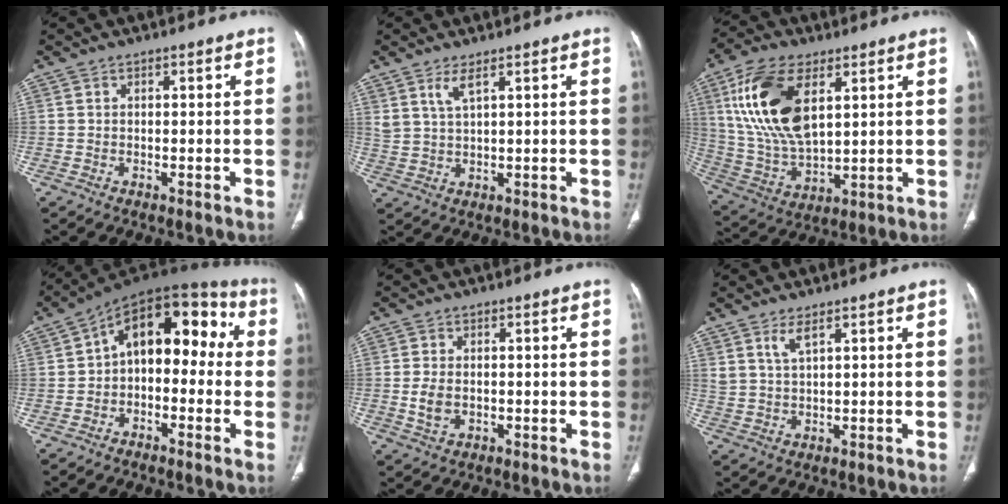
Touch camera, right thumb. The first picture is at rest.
{"total": 3.7, "force": [2.3, 0.8, 2.8], "torque": [-0.063, -0.016, 0.055]}
{"total": 18.4, "force": [6.4, 9.2, 14.5], "torque": [-0.283, -0.019, 0.130]}
{"total": 15.1, "force": [0.8, 9.3, 11.9], "torque": [-0.121, 0.059, -0.006]}
{"total": 3.9, "force": [-0.4, 2.6, 2.8], "torque": [-0.059, -0.001, -0.004]}
{"total": 3.3, "force": [2.1, 0.8, 2.4], "torque": [-0.052, -0.014, 0.050]}